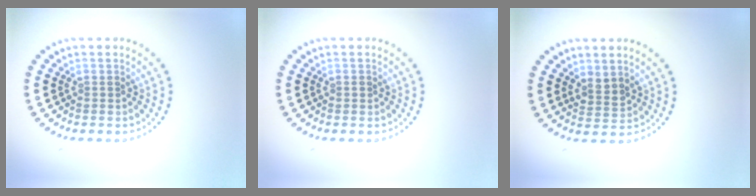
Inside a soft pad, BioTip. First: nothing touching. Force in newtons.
{"total": 0.5, "press": 0.5, "slide": 0.1}
{"total": 1.7, "press": 1.2, "slide": 1.1}